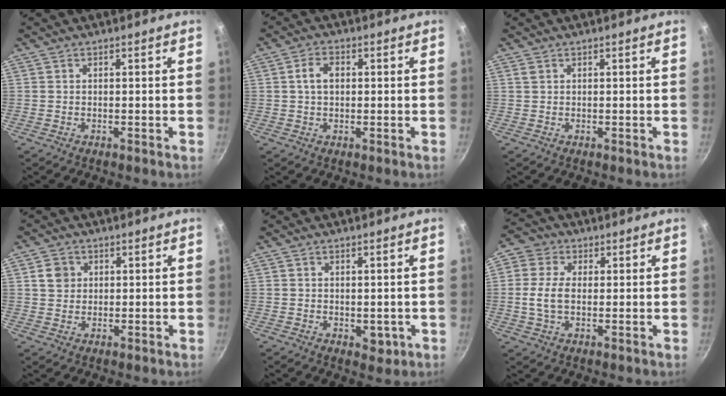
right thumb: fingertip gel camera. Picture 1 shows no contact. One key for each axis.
{"total": 4.0, "fx": 0.5, "fy": 2.7, "fz": 2.9, "tx": -0.043, "ty": 0.011, "tz": 0.004}
{"total": 0.9, "fx": 0.4, "fy": 0.7, "fz": 0.4, "tx": -0.007, "ty": 0.001, "tz": 0.006}
{"total": 3.9, "fx": 1.1, "fy": 3.4, "fz": 1.4, "tx": -0.004, "ty": 0.004, "tz": 0.017}
{"total": 2.9, "fx": -0.4, "fy": 2.0, "fz": 2.0, "tx": -0.021, "ty": -0.002, "tz": -0.002}
{"total": 7.4, "fx": 0.6, "fy": 5.4, "fz": 5.1, "tx": -0.083, "ty": 0.007, "tz": -0.002}